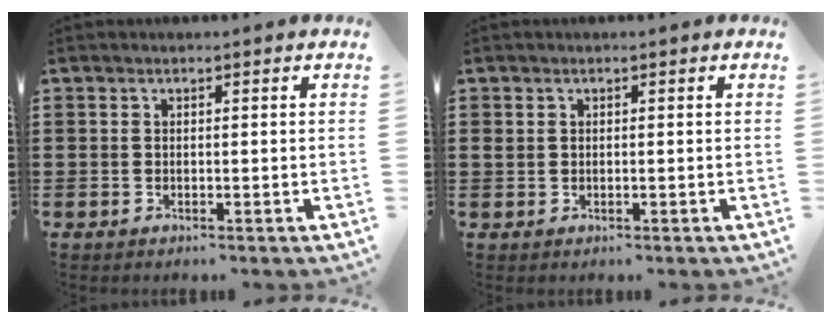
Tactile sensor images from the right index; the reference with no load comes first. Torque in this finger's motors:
{"motor_torque": [-0.17, 0.17, 0.00, 0.00]}